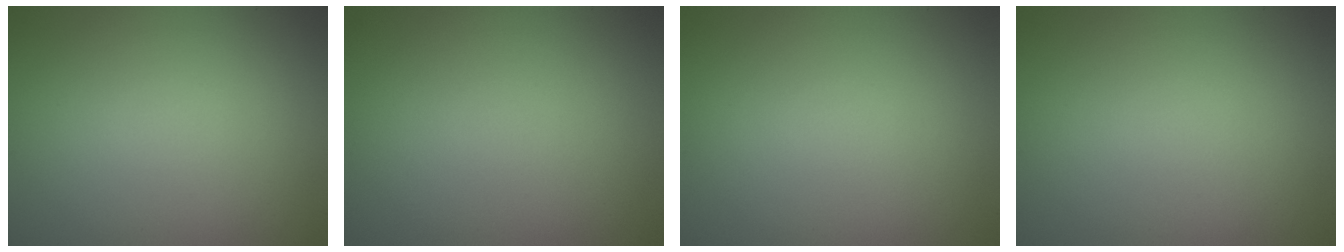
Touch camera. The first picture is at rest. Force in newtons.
{"total": 0.0}
{"total": 0.0}
{"total": 0.0}